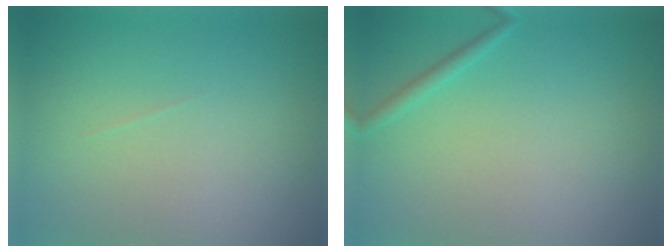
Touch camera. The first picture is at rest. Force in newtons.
{"total": 0.9, "press": 0.9, "slide": 0.1}